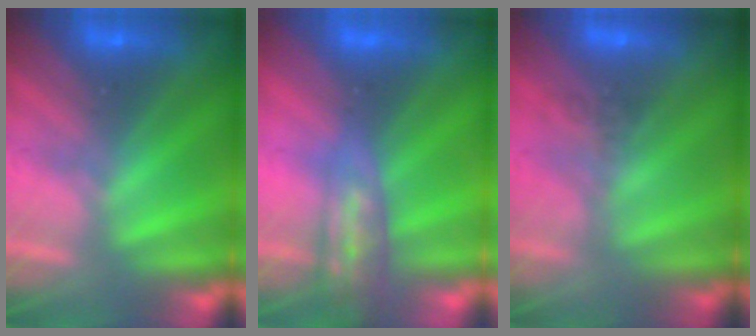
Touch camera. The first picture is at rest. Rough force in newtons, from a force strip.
{"total": 2.7}
{"total": 1.6}